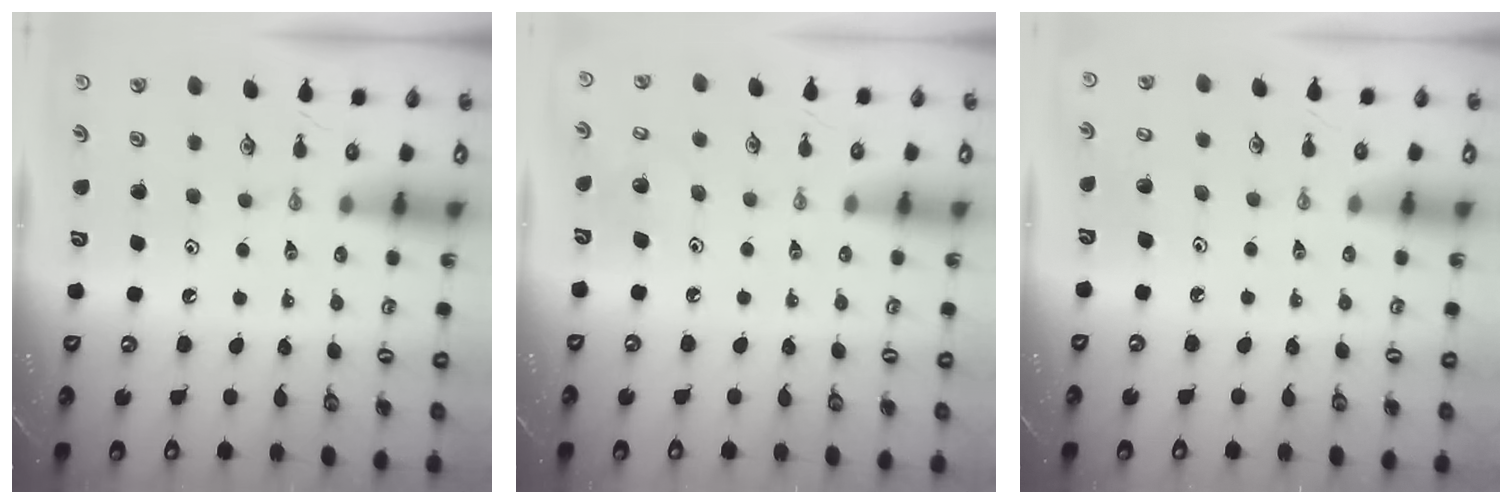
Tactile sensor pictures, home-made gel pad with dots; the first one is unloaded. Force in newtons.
{"total": 7.5, "press": 7.4, "slide": 1.1}
{"total": 4.2, "press": 4.1, "slide": 0.9}